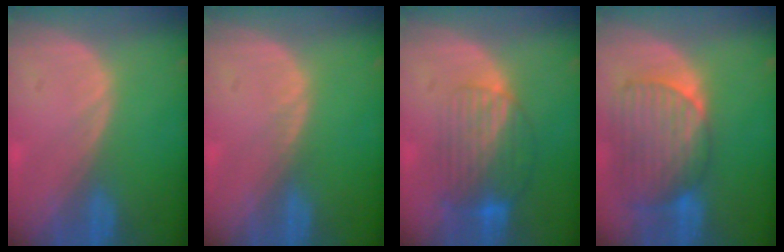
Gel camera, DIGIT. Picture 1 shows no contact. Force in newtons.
{"total": 0.5, "press": 0.5, "slide": 0.1}
{"total": 8.4, "press": 7.1, "slide": 4.5}
{"total": 9.7, "press": 8.5, "slide": 4.7}